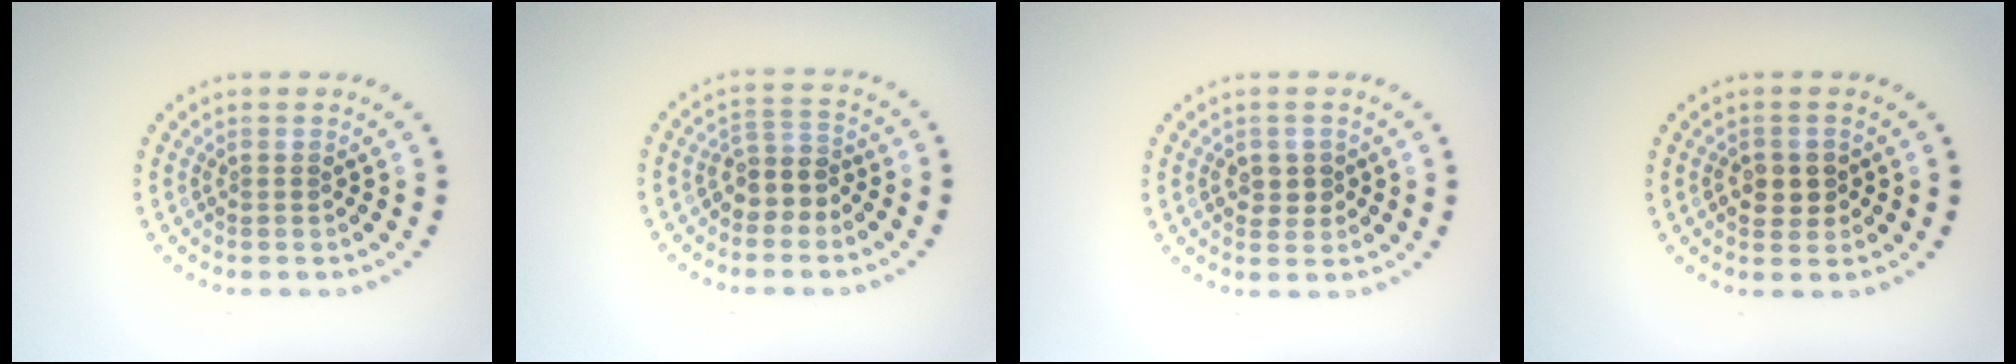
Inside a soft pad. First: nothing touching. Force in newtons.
{"total": 2.7, "press": 2.2, "slide": 1.5}
{"total": 1.5, "press": 1.5, "slide": 0.2}
{"total": 2.4, "press": 2.4, "slide": 0.4}